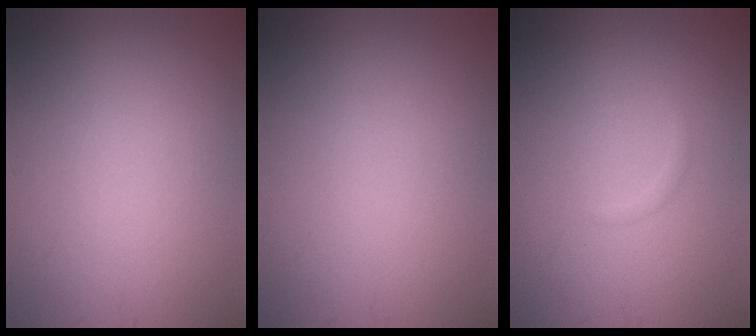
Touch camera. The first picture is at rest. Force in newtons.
{"total": 0.0}
{"total": 0.6, "press": 0.6, "slide": 0.0}